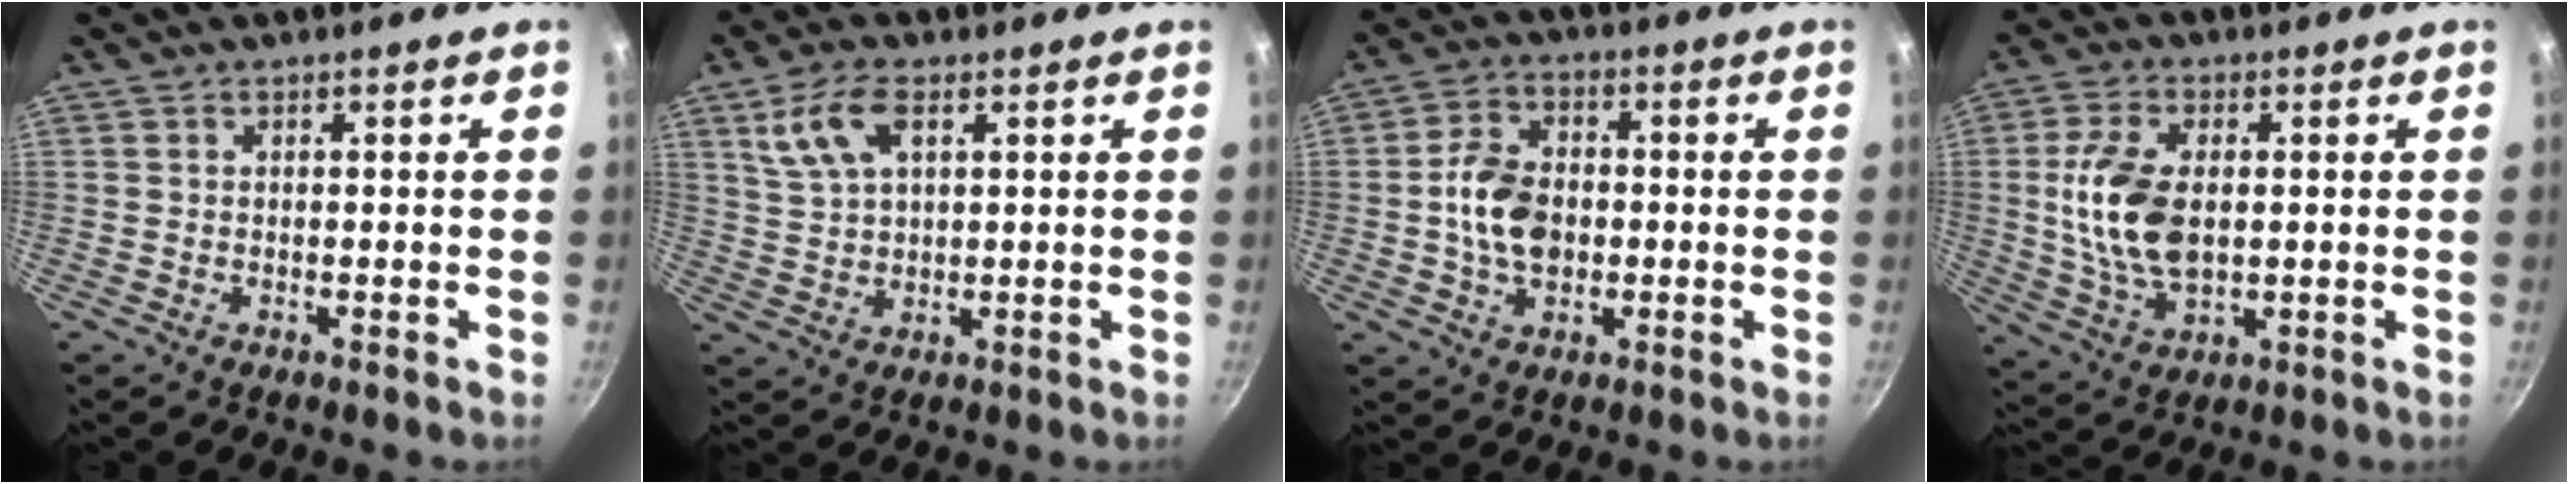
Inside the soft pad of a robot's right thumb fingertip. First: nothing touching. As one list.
[{"total": 7.8, "force": [3.4, 3.9, 5.8], "torque": [-0.120, 0.000, 0.072]}, {"total": 9.8, "force": [-0.6, 6.8, 7.0], "torque": [-0.111, 0.012, -0.016]}, {"total": 12.9, "force": [0.8, 7.2, 10.7], "torque": [-0.214, -0.004, 0.022]}]